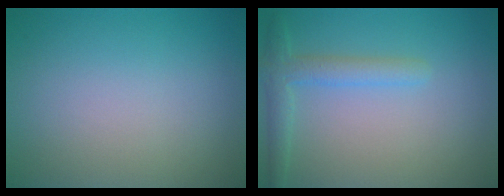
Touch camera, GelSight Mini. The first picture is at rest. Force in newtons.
{"total": 2.6, "press": 2.6, "slide": 0.2}